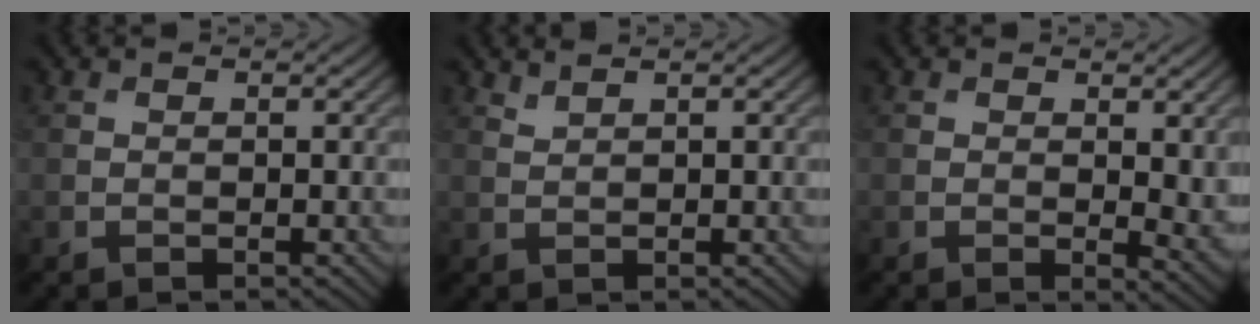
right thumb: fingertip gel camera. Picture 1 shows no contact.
{"total": 1.1, "force": [1.1, 0.0, 0.3], "torque": [-0.011, 0.003, 0.025]}
{"total": 3.8, "force": [0.7, 1.5, 3.4], "torque": [-0.049, -0.008, 0.013]}